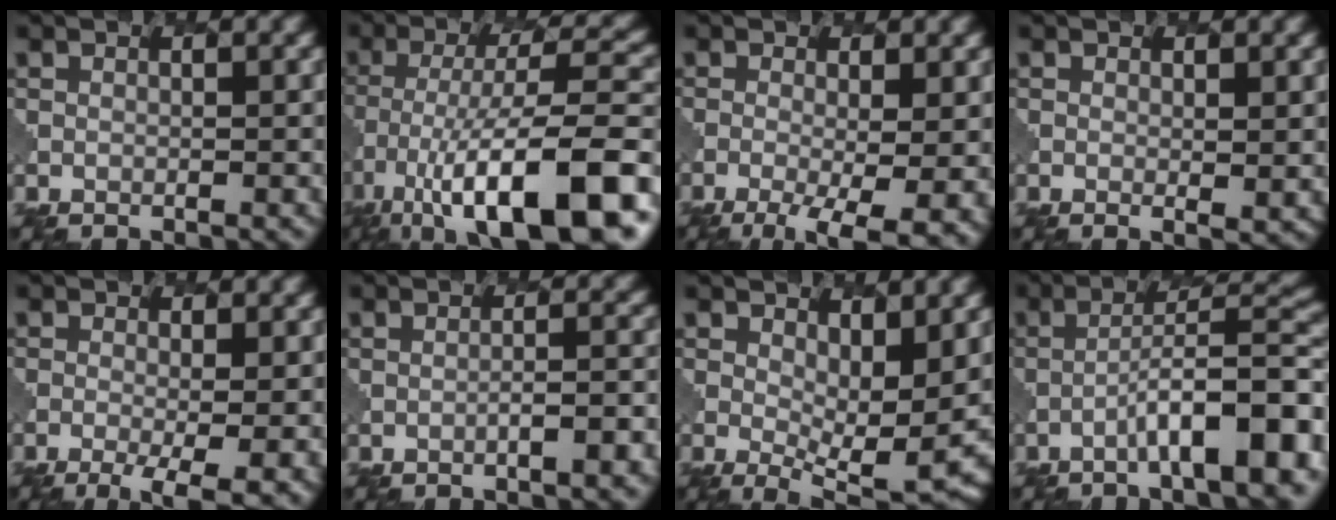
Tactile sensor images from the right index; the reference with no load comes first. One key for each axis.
{"total": 15.1, "fx": -8.2, "fy": 4.9, "fz": 11.6, "tx": -0.202, "ty": 0.009, "tz": -0.134}
{"total": 8.2, "fx": -3.2, "fy": 3.0, "fz": 6.9, "tx": -0.098, "ty": -0.017, "tz": -0.037}
{"total": 1.7, "fx": 0.3, "fy": 0.4, "fz": 1.6, "tx": -0.025, "ty": -0.008, "tz": 0.008}
{"total": 6.2, "fx": -2.2, "fy": 2.1, "fz": 5.5, "tx": -0.084, "ty": -0.013, "tz": -0.020}
{"total": 3.2, "fx": -1.4, "fy": 0.9, "fz": 2.7, "tx": -0.029, "ty": 0.017, "tz": -0.023}
{"total": 7.0, "fx": 0.9, "fy": 2.7, "fz": 6.3, "tx": -0.104, "ty": -0.016, "tz": 0.021}
{"total": 9.4, "fx": -4.3, "fy": 2.0, "fz": 8.0, "tx": -0.110, "ty": 0.024, "tz": -0.061}